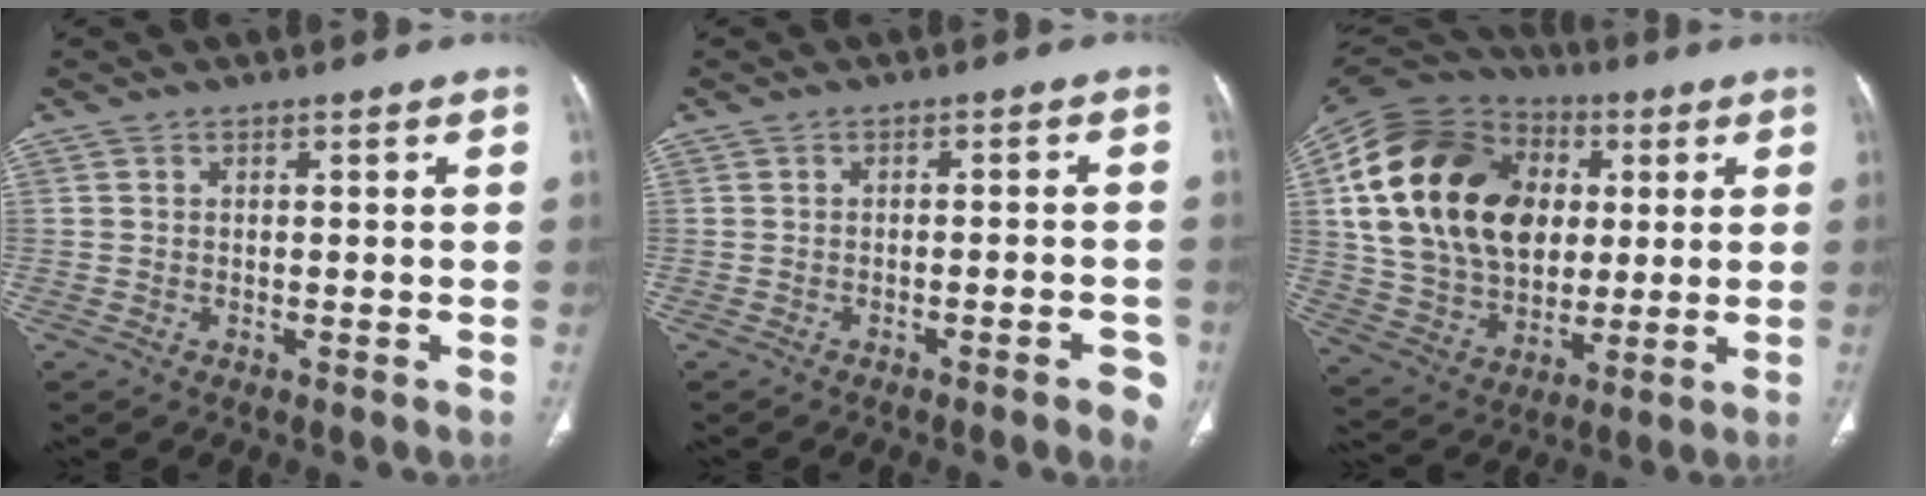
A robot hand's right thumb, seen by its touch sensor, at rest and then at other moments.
{"total": 4.6, "force": [-2.4, 0.9, 3.8], "torque": [-0.047, 0.010, -0.026]}
{"total": 28.5, "force": [5.5, 20.1, 19.4], "torque": [-0.355, 0.014, 0.102]}